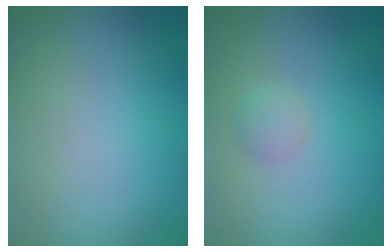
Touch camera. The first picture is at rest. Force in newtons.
{"total": 1.1, "press": 1.1, "slide": 0.0}